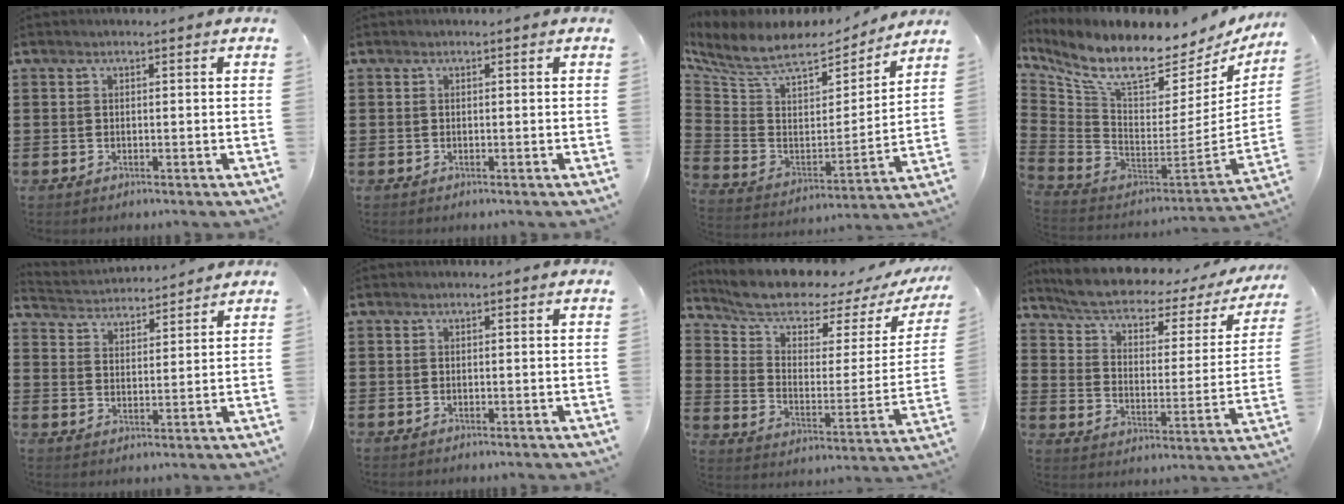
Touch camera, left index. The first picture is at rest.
{"total": 0.0}
{"total": 9.5, "force": [7.7, 3.1, 4.6], "torque": [-0.125, -0.048, 0.134]}
{"total": 10.1, "force": [7.7, 2.5, 6.1], "torque": [-0.139, -0.075, 0.129]}
{"total": 3.2, "force": [3.2, 0.2, -0.3], "torque": [-0.012, -0.021, 0.054]}
{"total": 0.0}
{"total": 7.7, "force": [6.8, 2.2, 2.9], "torque": [-0.095, -0.042, 0.118]}
{"total": 5.5, "force": [4.3, 1.6, 3.0], "torque": [-0.080, -0.030, 0.070]}